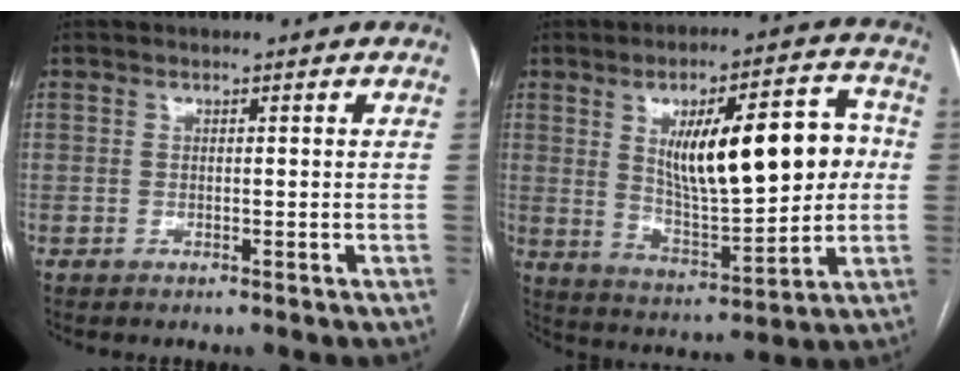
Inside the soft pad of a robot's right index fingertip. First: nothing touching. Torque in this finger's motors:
{"motor_torque": [1.66, 0.48, 0.49, 0.16]}